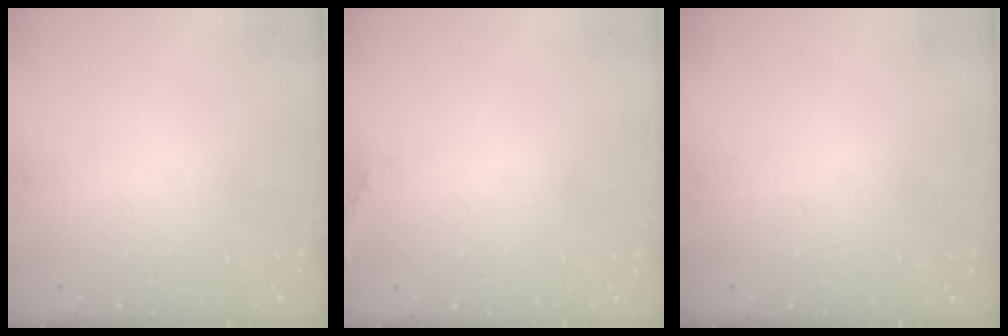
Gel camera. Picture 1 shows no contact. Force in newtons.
{"total": 5.1, "press": 4.8, "slide": 1.8}
{"total": 0.0}